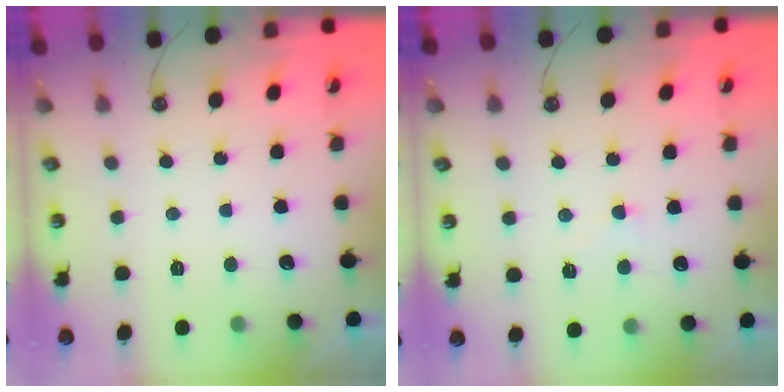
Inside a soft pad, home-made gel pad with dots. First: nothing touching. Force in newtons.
{"total": 3.6, "press": 3.6, "slide": 0.4}